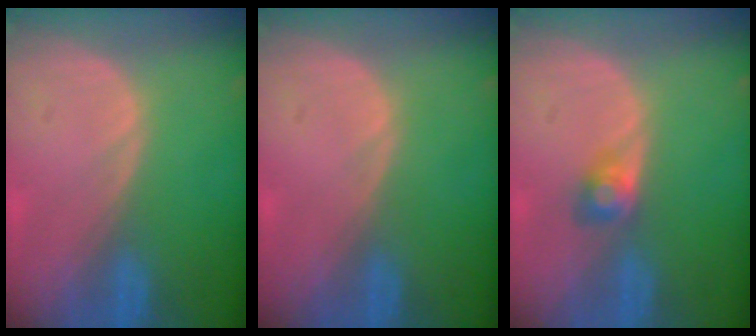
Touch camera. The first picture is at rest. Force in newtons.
{"total": 0.0}
{"total": 2.4, "press": 2.4, "slide": 0.4}